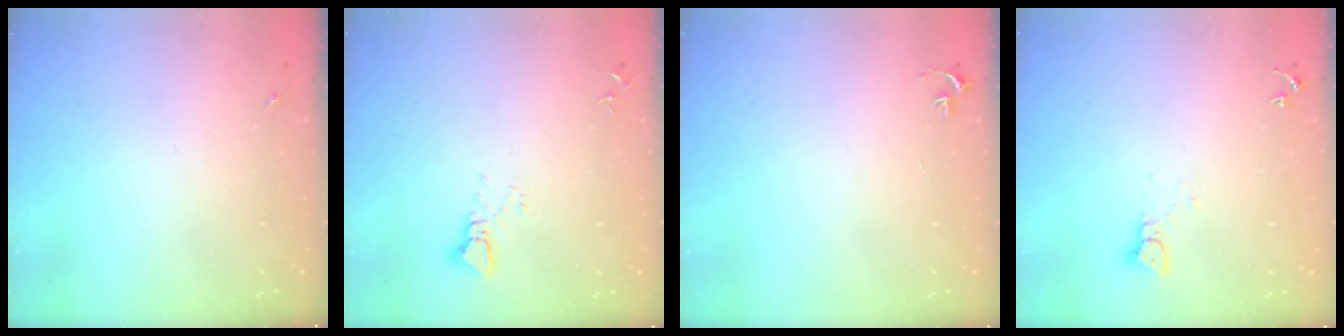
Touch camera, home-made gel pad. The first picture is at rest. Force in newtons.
{"total": 2.5, "press": 2.5, "slide": 0.1}
{"total": 2.7, "press": 2.7, "slide": 0.3}
{"total": 2.1, "press": 2.1, "slide": 0.2}